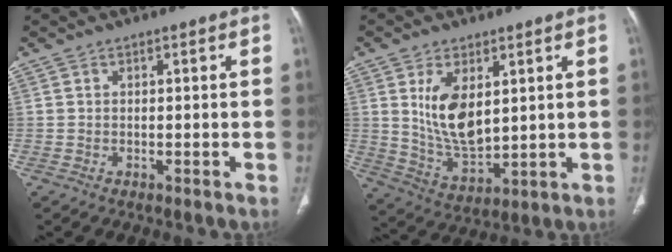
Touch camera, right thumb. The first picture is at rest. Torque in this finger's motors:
{"motor_torque": [0.77, 0.71, 1.31, -0.91, 0.13]}